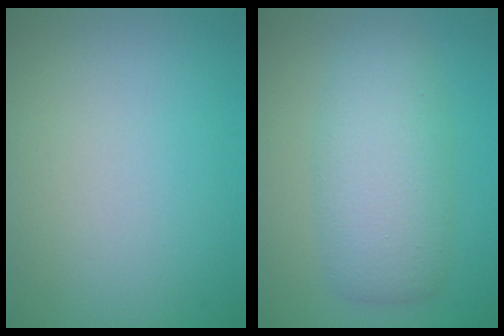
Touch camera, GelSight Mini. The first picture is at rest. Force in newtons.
{"total": 5.8, "press": 5.8, "slide": 0.2}